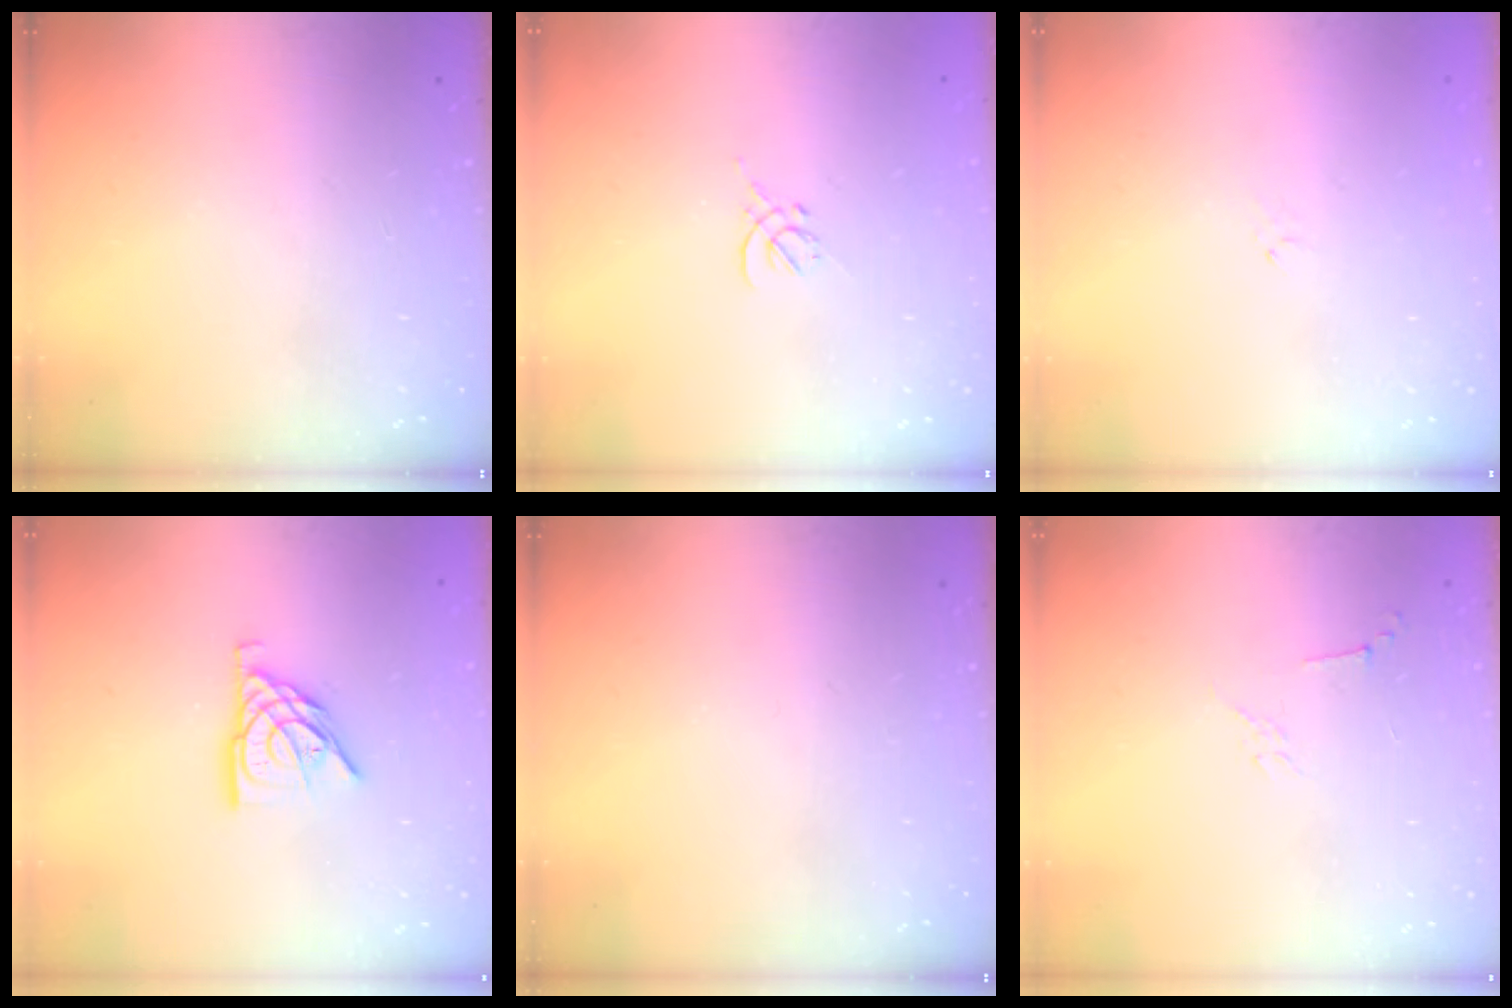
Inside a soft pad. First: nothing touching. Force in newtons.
{"total": 0.0}
{"total": 0.7, "press": 0.5, "slide": 0.4}
{"total": 9.5, "press": 9.4, "slide": 1.0}
{"total": 0.0}
{"total": 3.5, "press": 3.5, "slide": 0.8}